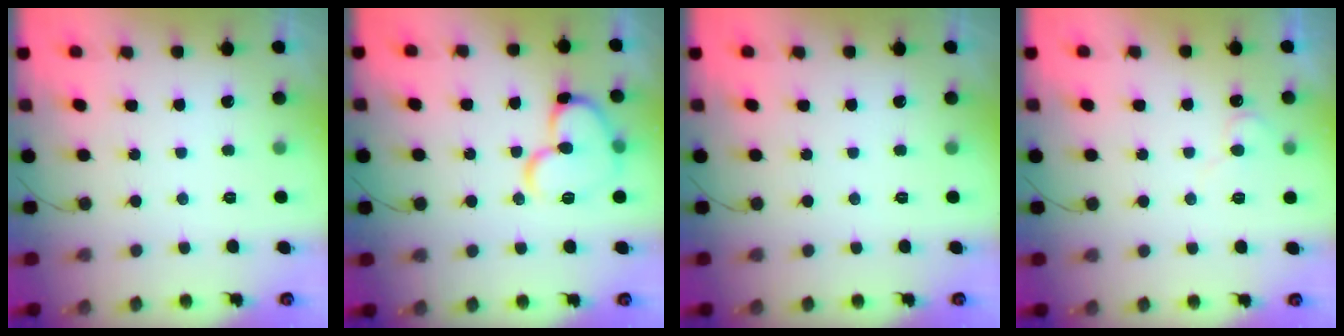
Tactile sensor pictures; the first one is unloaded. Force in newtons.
{"total": 14.1, "press": 13.9, "slide": 2.0}
{"total": 0.0}
{"total": 5.1, "press": 5.0, "slide": 0.5}